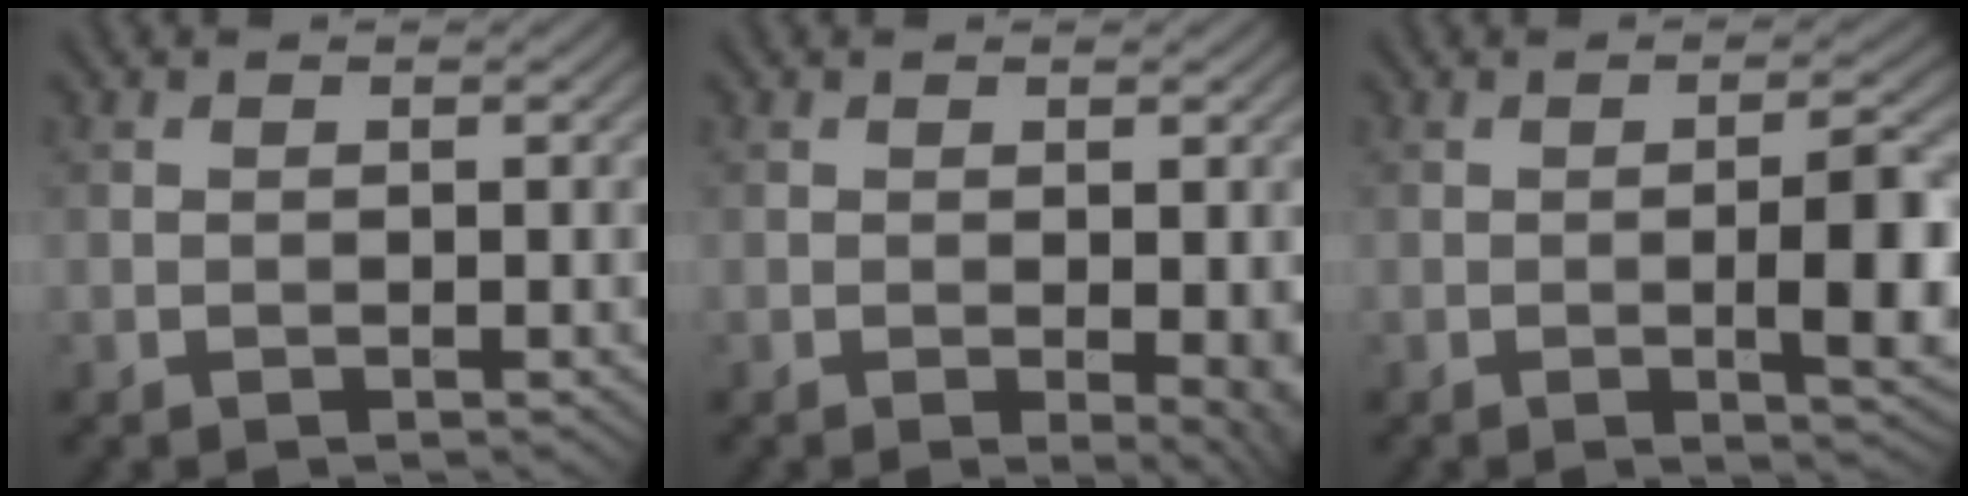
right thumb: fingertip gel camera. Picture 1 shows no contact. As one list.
[{"total": 2.7, "force": [-0.2, 0.5, 2.6], "torque": [-0.035, -0.007, -0.001]}, {"total": 6.2, "force": [-0.8, 1.4, 6.0], "torque": [-0.097, 0.000, -0.011]}]